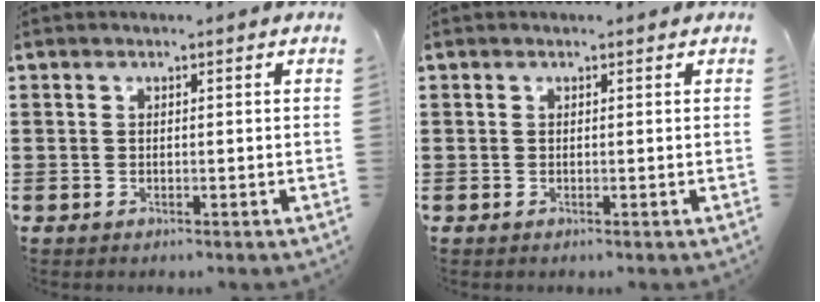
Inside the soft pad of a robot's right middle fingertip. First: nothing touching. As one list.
[{"total": 0.0}]